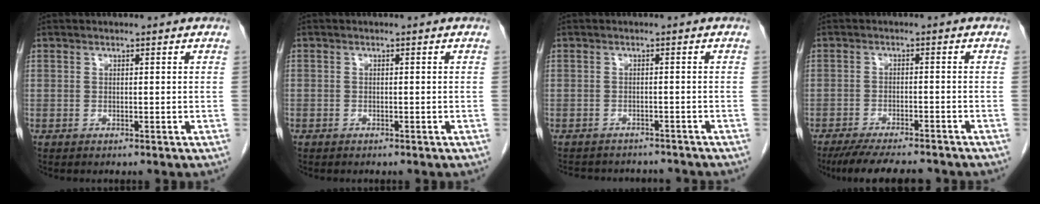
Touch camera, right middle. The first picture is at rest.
{"total": 0.5, "force": [-0.4, 0.4, 0.0], "torque": [-0.008, 0.003, -0.009]}
{"total": 8.6, "force": [-7.9, 2.7, 1.8], "torque": [-0.035, 0.008, -0.094]}
{"total": 11.0, "force": [-9.8, 1.8, 4.8], "torque": [-0.074, -0.014, -0.141]}